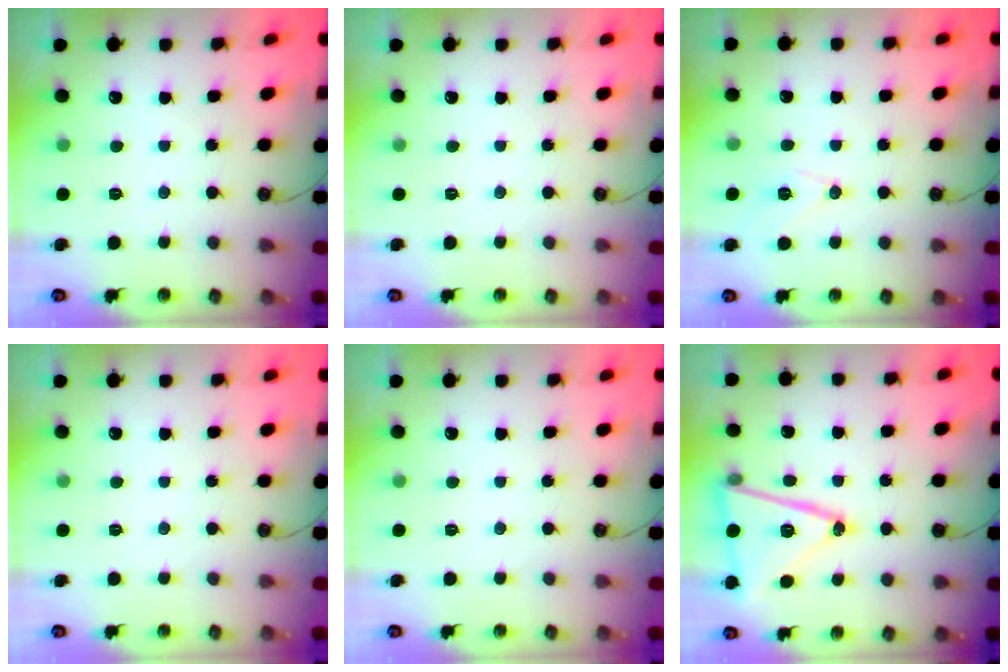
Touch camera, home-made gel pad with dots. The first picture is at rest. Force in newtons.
{"total": 0.0}
{"total": 8.5, "press": 7.8, "slide": 3.5}
{"total": 0.0}
{"total": 0.0}
{"total": 18.5, "press": 18.2, "slide": 3.2}